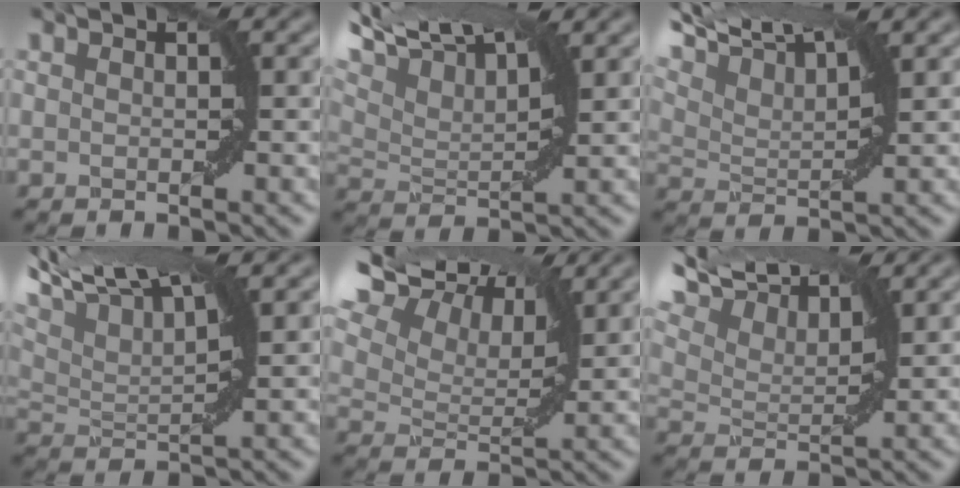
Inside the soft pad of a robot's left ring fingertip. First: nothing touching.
{"total": 10.4, "force": [7.2, 3.5, 6.7], "torque": [-0.134, 0.048, 0.111]}
{"total": 8.7, "force": [6.9, 2.0, 4.9], "torque": [-0.109, 0.030, 0.098]}
{"total": 9.5, "force": [6.2, 3.0, 6.5], "torque": [-0.126, 0.032, 0.102]}
{"total": 14.0, "force": [9.5, 7.1, 7.5], "torque": [-0.172, 0.060, 0.145]}
{"total": 10.6, "force": [8.5, 3.3, 5.4], "torque": [-0.129, 0.036, 0.125]}